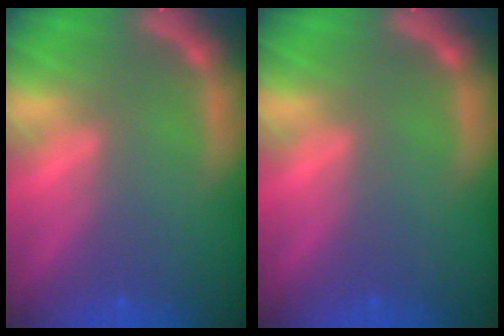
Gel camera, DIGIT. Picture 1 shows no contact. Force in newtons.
{"total": 0.0}